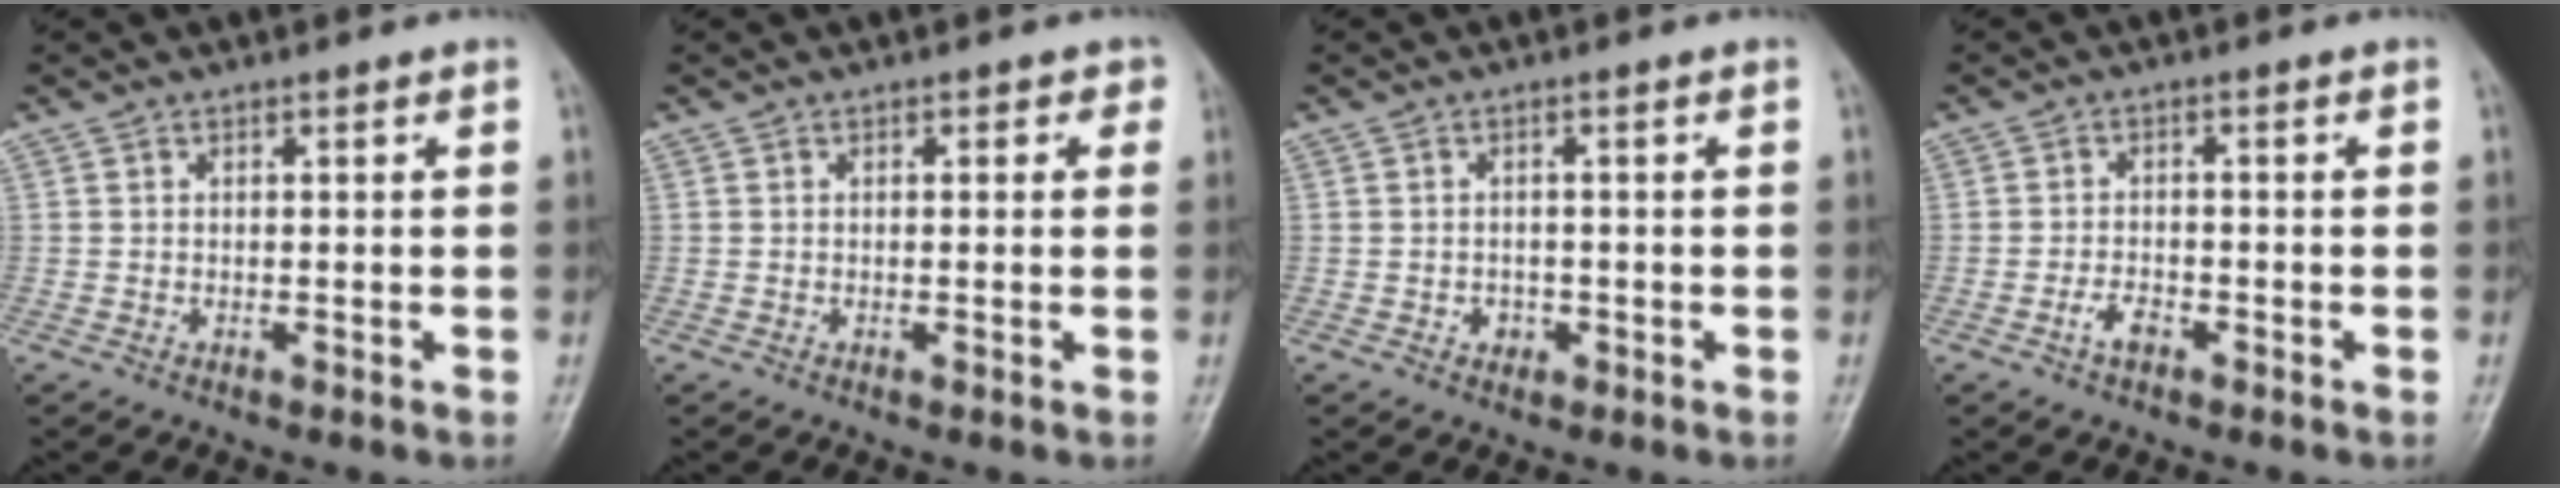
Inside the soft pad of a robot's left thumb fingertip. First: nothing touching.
{"total": 1.7, "force": [0.6, 1.1, 1.2], "torque": [0.004, 0.003, 0.002]}
{"total": 1.7, "force": [-0.8, 1.4, 0.5], "torque": [0.002, 0.005, -0.009]}
{"total": 2.6, "force": [-1.7, 1.2, 1.5], "torque": [-0.031, 0.012, -0.031]}